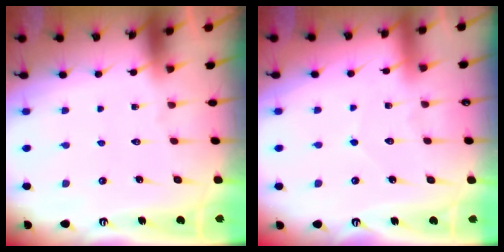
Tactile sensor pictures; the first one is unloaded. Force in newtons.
{"total": 3.5, "press": 3.5, "slide": 0.4}